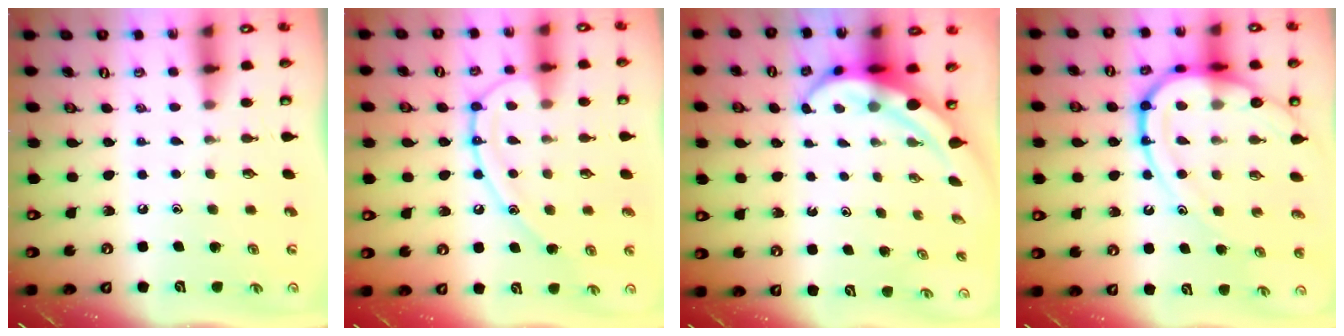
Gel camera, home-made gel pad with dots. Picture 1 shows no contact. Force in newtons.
{"total": 13.3, "press": 13.2, "slide": 1.3}
{"total": 4.3, "press": 4.1, "slide": 1.1}
{"total": 17.2, "press": 17.1, "slide": 1.6}